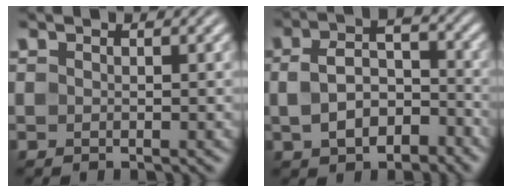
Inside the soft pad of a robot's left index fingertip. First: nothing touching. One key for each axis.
{"total": 5.5, "fx": -1.3, "fy": 3.4, "fz": 4.1, "tx": -0.073, "ty": 0.003, "tz": -0.026}